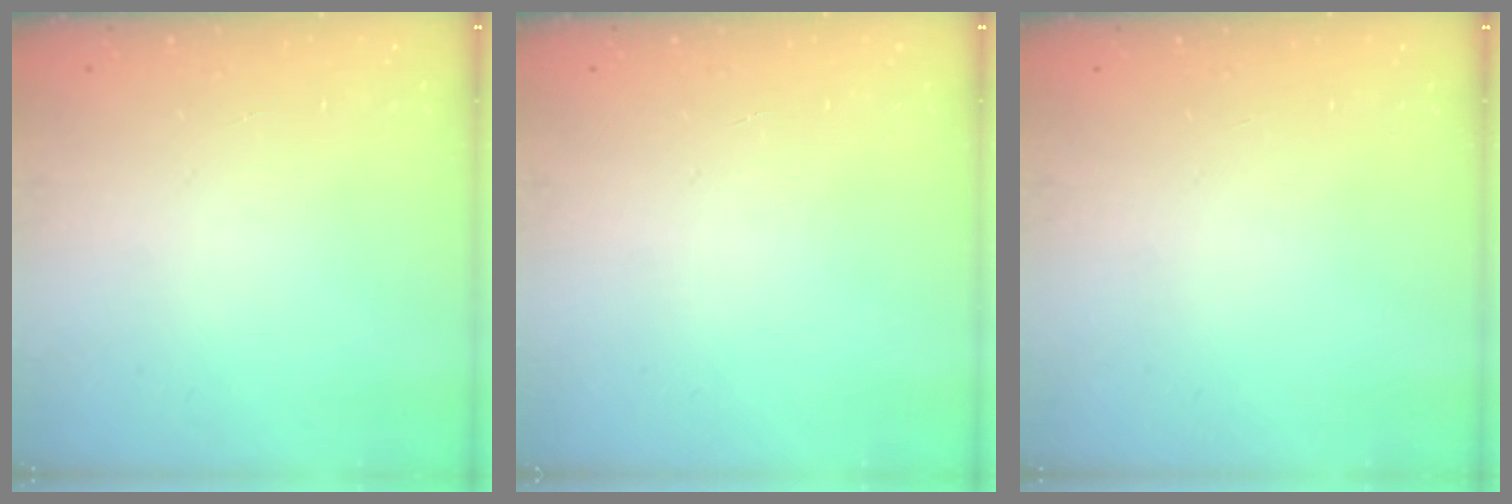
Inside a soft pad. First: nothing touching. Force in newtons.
{"total": 0.0}
{"total": 0.0}